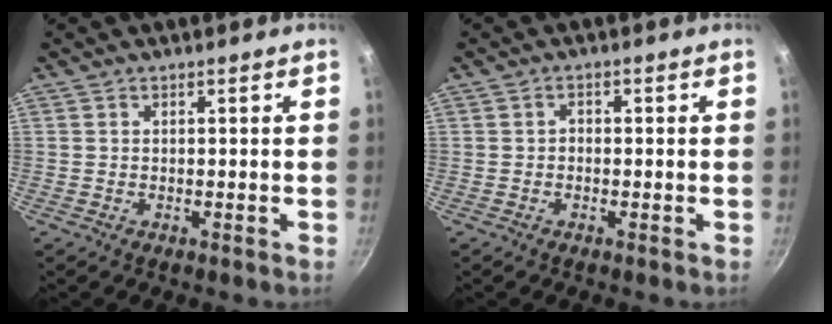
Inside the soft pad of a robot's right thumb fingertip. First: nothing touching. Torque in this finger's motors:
{"motor_torque": [-0.14, -0.14, 0.03, 0.19, 0.06]}